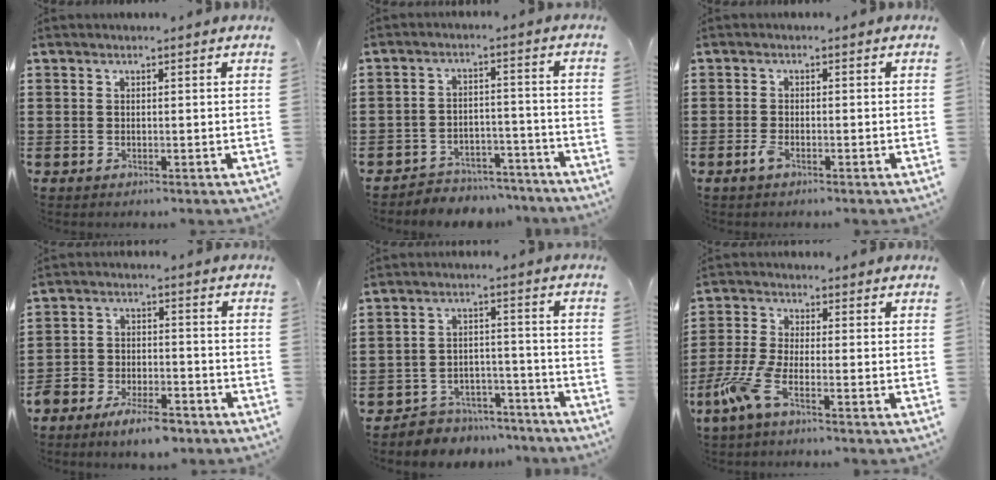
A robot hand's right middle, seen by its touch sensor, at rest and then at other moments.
{"total": 4.8, "force": [-4.7, 1.0, 0.0], "torque": [-0.003, 0.010, -0.098]}
{"total": 1.7, "force": [-0.9, 0.4, 1.3], "torque": [-0.040, -0.007, -0.021]}
{"total": 6.1, "force": [-5.4, 1.7, 2.3], "torque": [-0.048, 0.007, -0.104]}
{"total": 5.3, "force": [-5.2, 1.3, 0.0], "torque": [-0.001, 0.018, -0.107]}
{"total": 5.5, "force": [-3.0, 1.1, 4.5], "torque": [-0.118, -0.018, -0.062]}